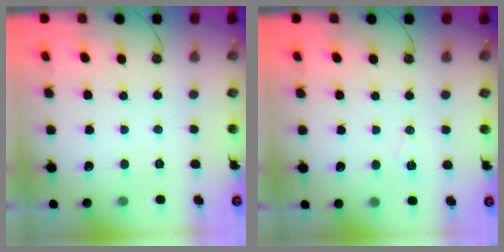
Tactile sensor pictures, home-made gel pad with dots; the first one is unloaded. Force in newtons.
{"total": 5.9, "press": 3.9, "slide": 4.4}